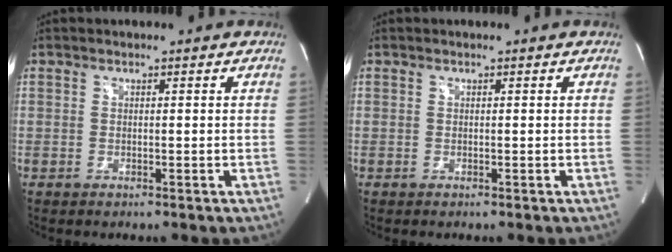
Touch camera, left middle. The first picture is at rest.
{"total": 0.0}